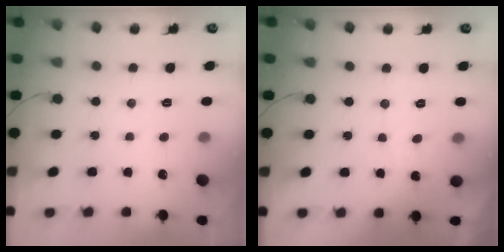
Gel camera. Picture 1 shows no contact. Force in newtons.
{"total": 2.8, "press": 2.8, "slide": 0.2}